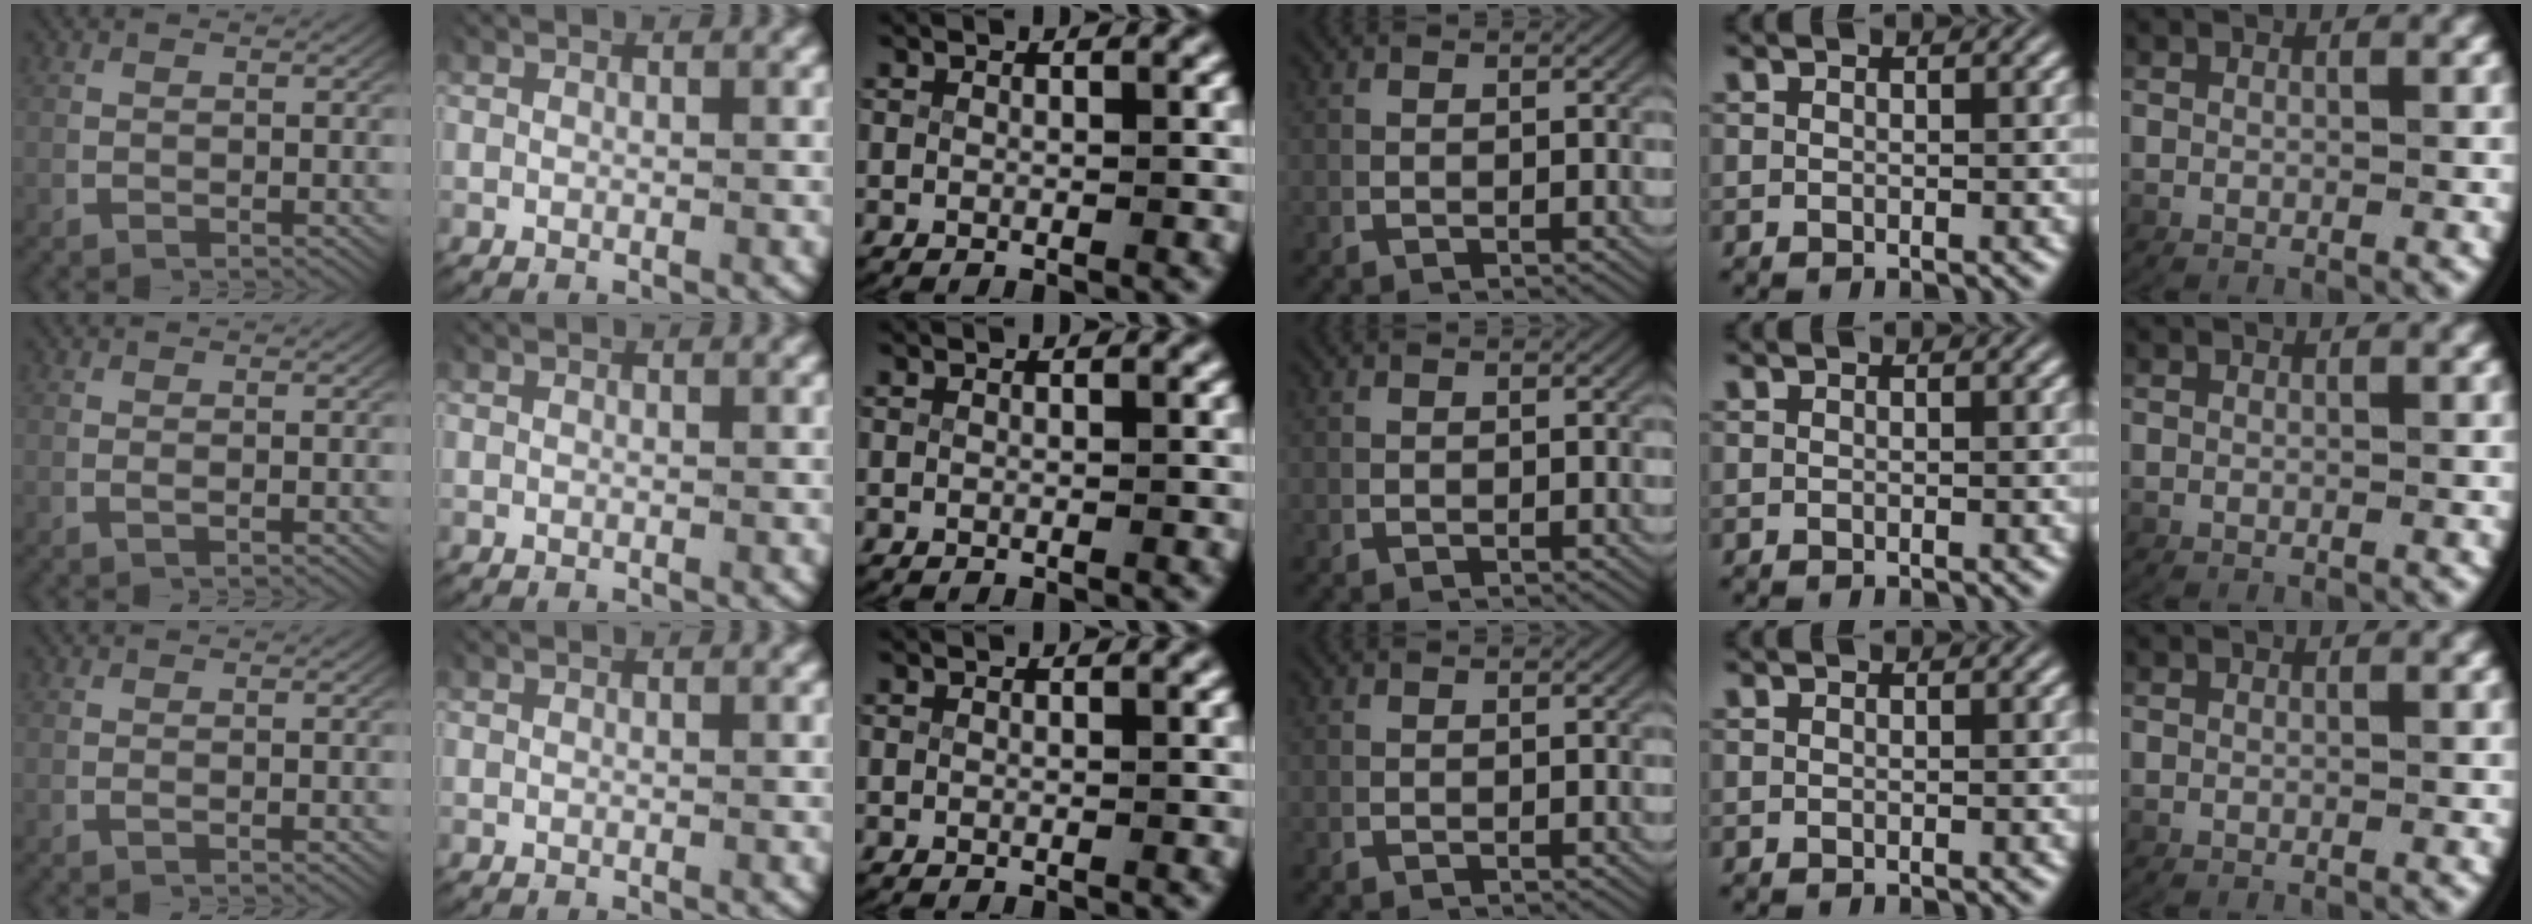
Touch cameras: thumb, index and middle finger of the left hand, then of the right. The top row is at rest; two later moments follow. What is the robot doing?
{"motion": "lift_and_place", "object": "paper"}